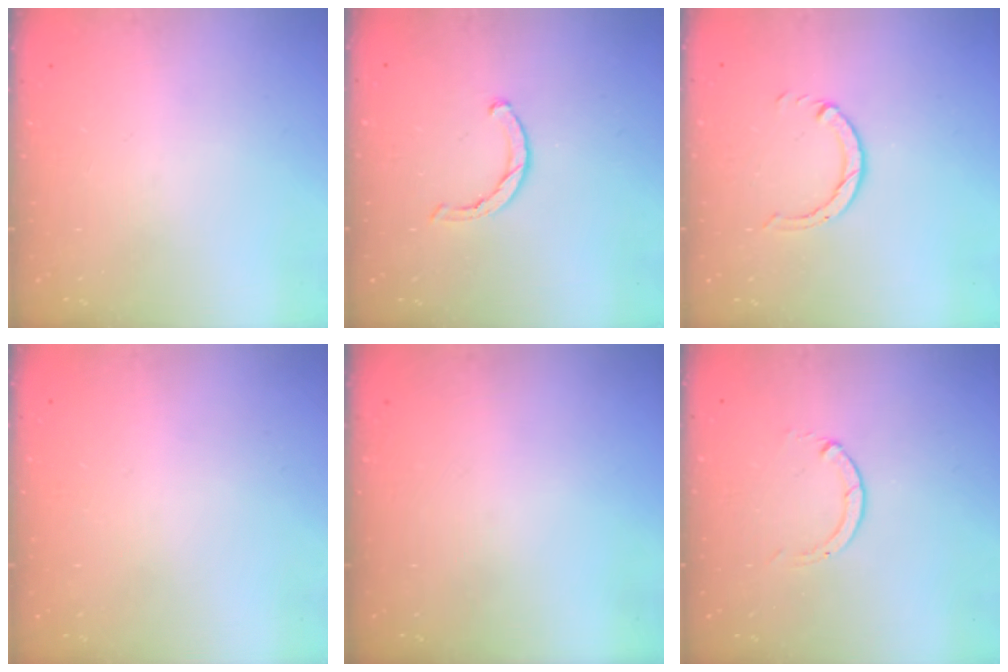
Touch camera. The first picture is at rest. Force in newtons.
{"total": 1.8, "press": 1.8, "slide": 0.3}
{"total": 3.5, "press": 3.5, "slide": 0.5}
{"total": 2.4, "press": 2.4, "slide": 0.2}
{"total": 0.0}
{"total": 0.0}